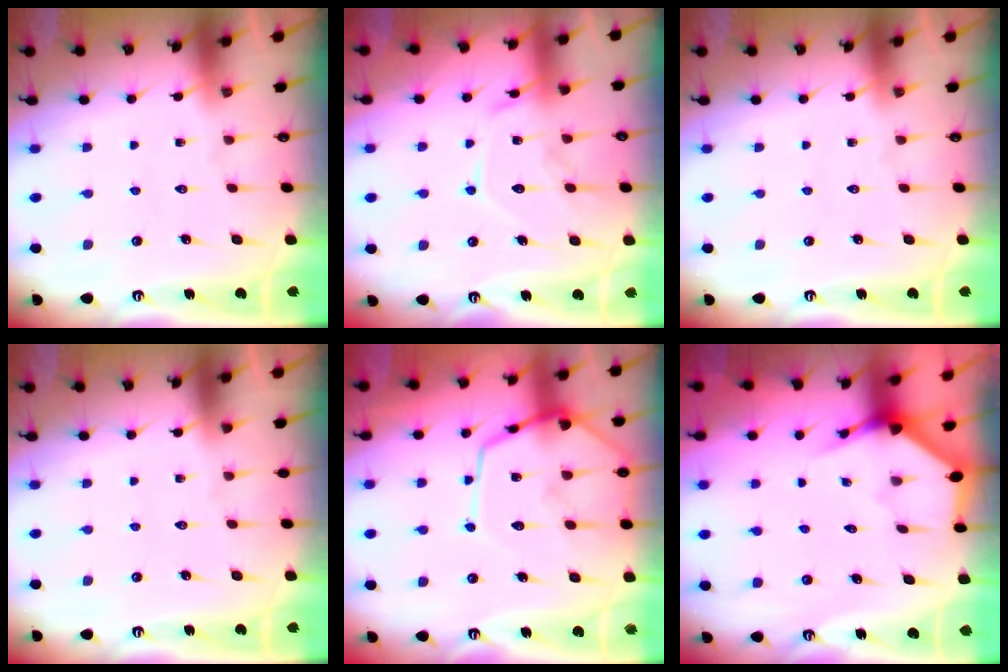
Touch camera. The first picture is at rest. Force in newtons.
{"total": 13.6, "press": 13.5, "slide": 1.2}
{"total": 0.0}
{"total": 0.0}
{"total": 13.7, "press": 13.7, "slide": 1.3}
{"total": 3.5, "press": 3.4, "slide": 0.2}